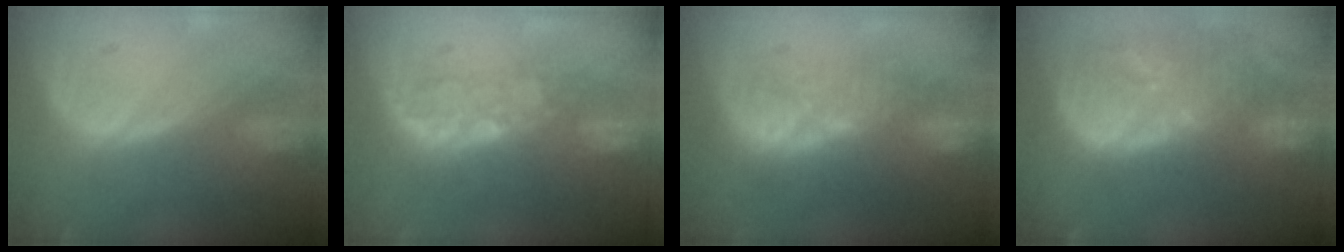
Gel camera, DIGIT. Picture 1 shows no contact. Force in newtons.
{"total": 8.3, "press": 6.8, "slide": 4.7}
{"total": 9.5, "press": 9.1, "slide": 2.8}
{"total": 13.3, "press": 11.6, "slide": 6.5}